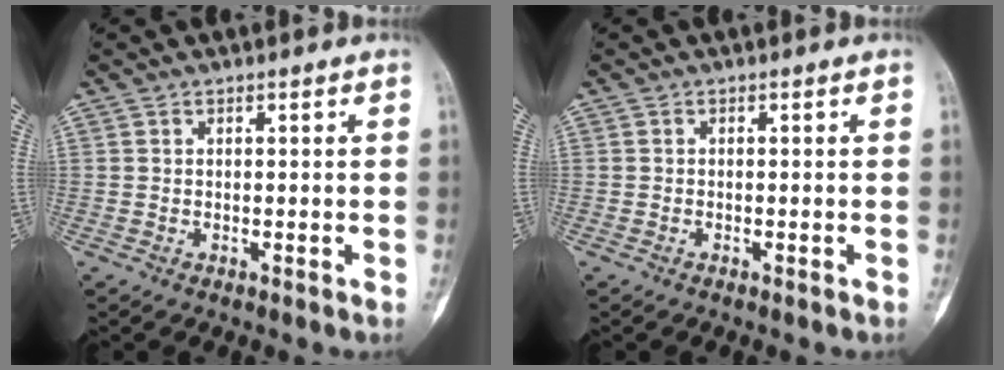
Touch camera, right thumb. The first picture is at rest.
{"total": 0.0}